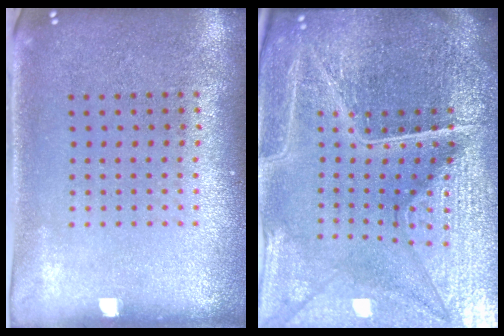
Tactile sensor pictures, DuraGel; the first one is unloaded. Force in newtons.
{"total": 6.5, "press": 5.8, "slide": 3.0}